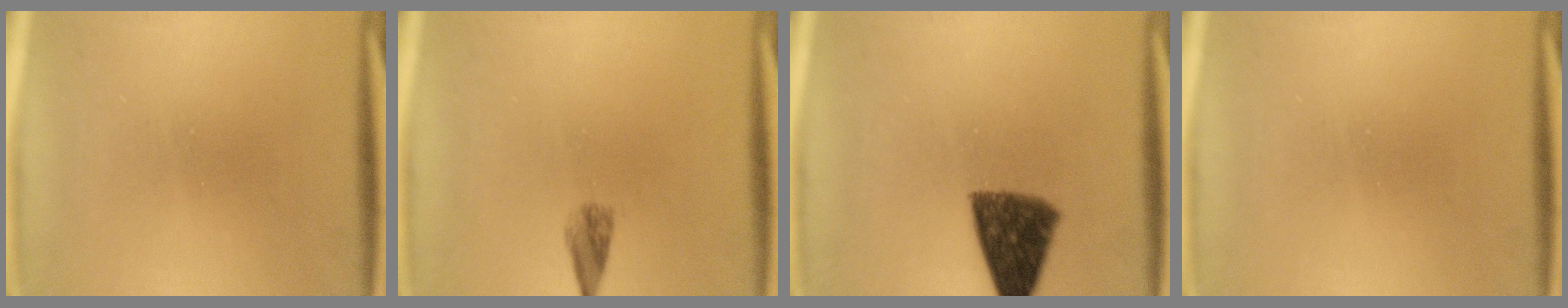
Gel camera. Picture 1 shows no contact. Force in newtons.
{"total": 1.8}
{"total": 9.7}
{"total": 0.0}